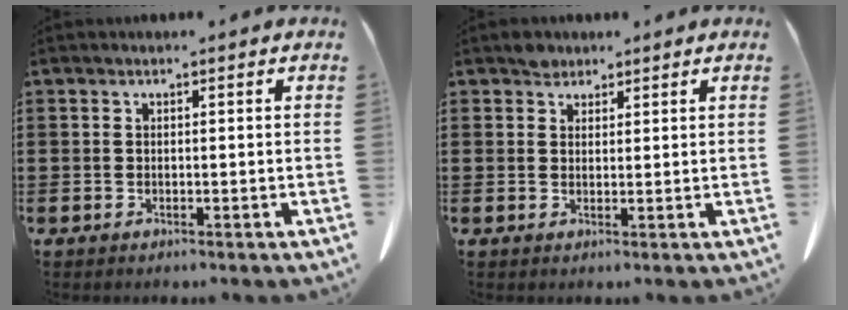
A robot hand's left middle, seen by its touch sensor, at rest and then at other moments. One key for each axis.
{"total": 2.0, "fx": 1.7, "fy": 1.0, "fz": 0.1, "tx": 0.001, "ty": 0.000, "tz": 0.033}